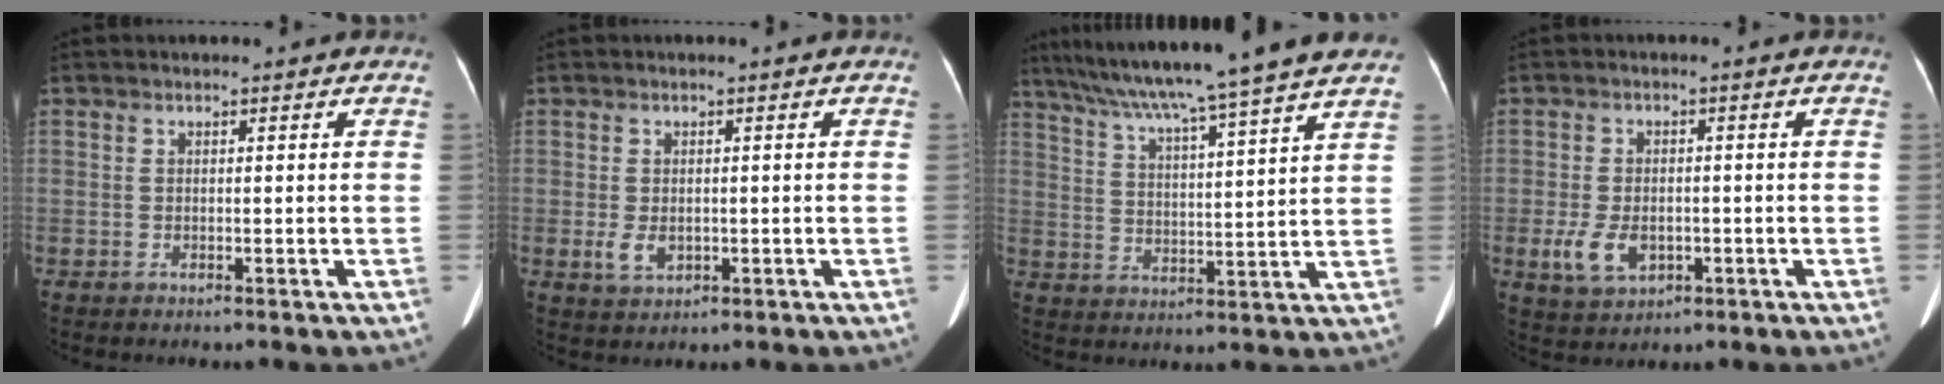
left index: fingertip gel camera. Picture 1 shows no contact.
{"total": 2.9, "force": [-1.9, 1.7, 1.4], "torque": [-0.031, -0.007, -0.025]}
{"total": 17.6, "force": [14.6, -2.3, 9.4], "torque": [-0.163, 0.000, 0.209]}
{"total": 5.7, "force": [-3.1, 3.5, 3.3], "torque": [-0.071, -0.007, -0.044]}